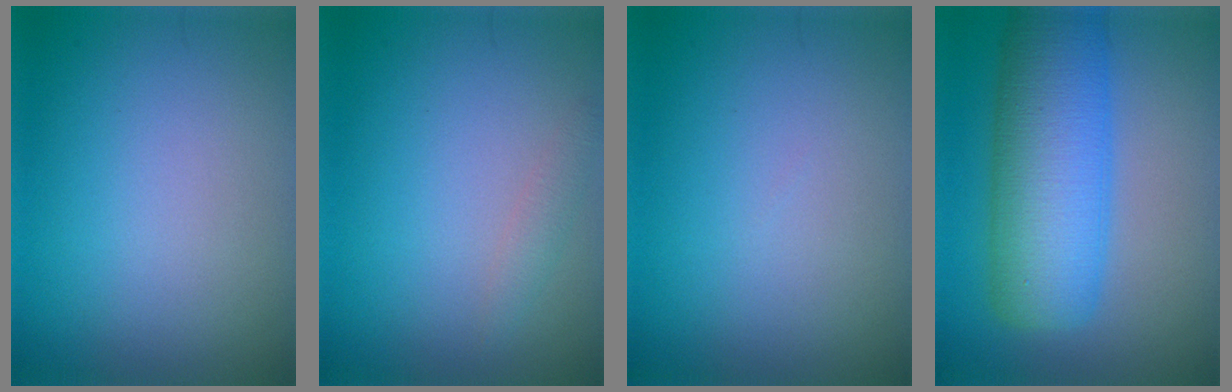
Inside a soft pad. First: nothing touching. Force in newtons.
{"total": 1.1, "press": 1.1, "slide": 0.1}
{"total": 0.0}
{"total": 9.5, "press": 9.5, "slide": 0.2}